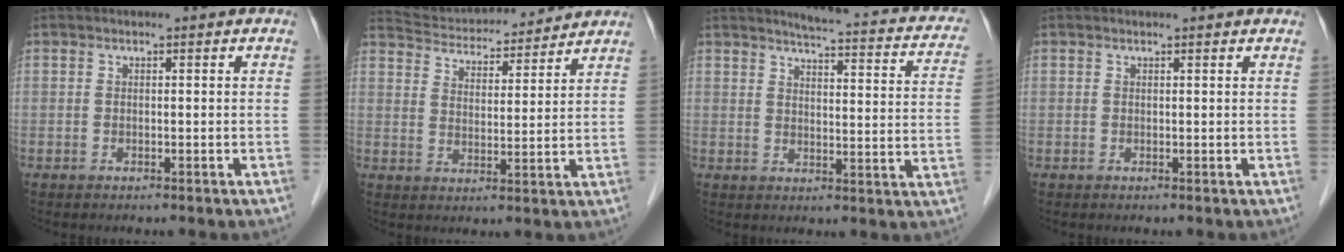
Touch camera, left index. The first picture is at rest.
{"total": 14.1, "force": [13.6, 2.3, 3.1], "torque": [-0.053, 0.021, 0.205]}
{"total": 14.9, "force": [12.5, 2.9, 7.7], "torque": [-0.084, -0.014, 0.122]}
{"total": 2.0, "force": [1.9, 0.2, 0.4], "torque": [-0.014, 0.010, 0.018]}